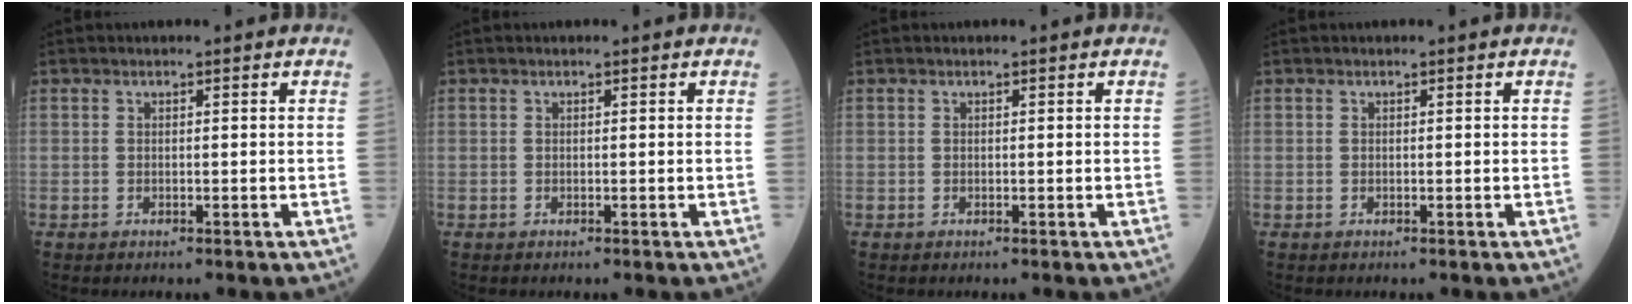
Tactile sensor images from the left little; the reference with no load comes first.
{"total": 0.0}
{"total": 0.0}
{"total": 0.0}